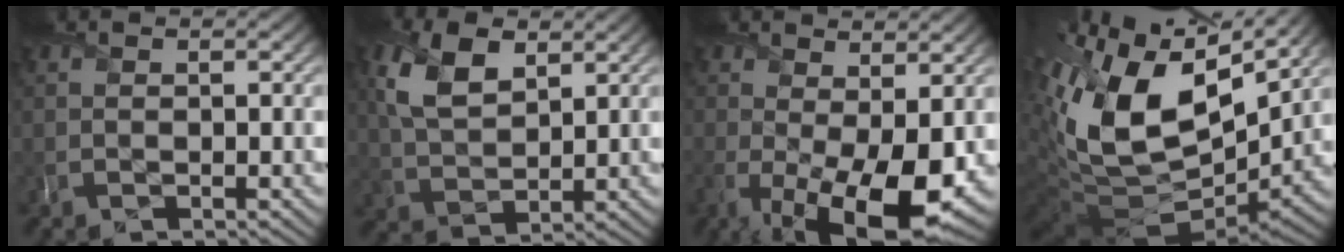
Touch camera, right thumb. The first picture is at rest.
{"total": 7.2, "force": [3.2, 3.9, 5.2], "torque": [-0.127, 0.004, 0.062]}
{"total": 12.1, "force": [-2.8, 5.5, 10.4], "torque": [-0.193, -0.039, -0.023]}
{"total": 19.0, "force": [4.5, 10.7, 15.1], "torque": [-0.329, -0.022, 0.093]}